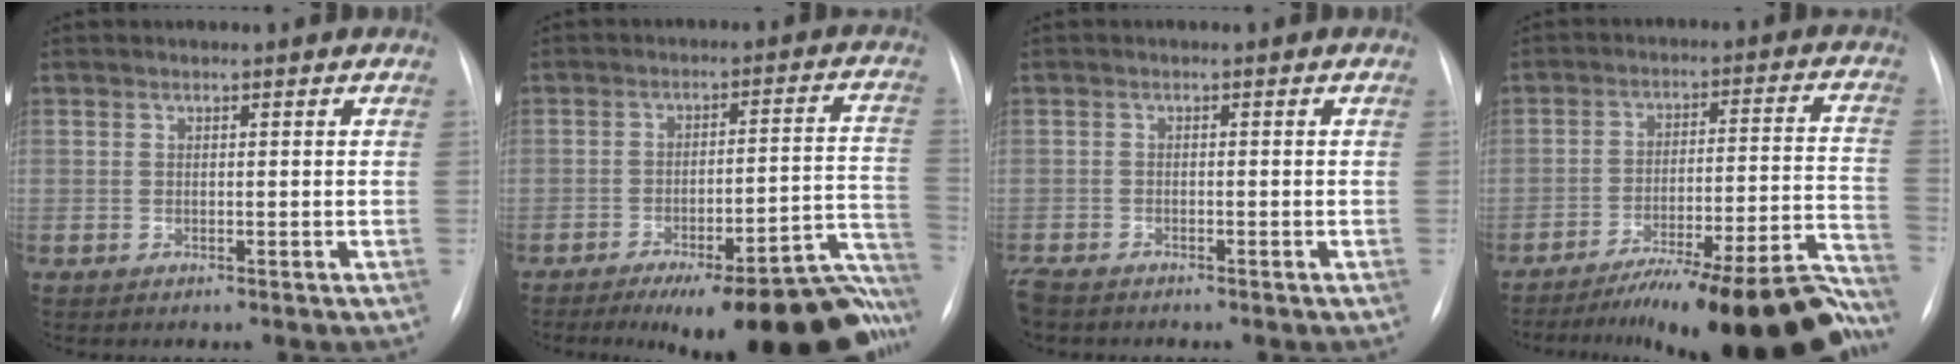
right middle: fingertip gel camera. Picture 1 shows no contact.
{"total": 22.9, "force": [-17.5, 4.0, 14.2], "torque": [-0.079, 0.018, -0.231]}
{"total": 3.7, "force": [-3.1, 1.4, 1.5], "torque": [-0.030, -0.008, -0.053]}
{"total": 25.0, "force": [-21.5, 1.6, 12.5], "torque": [-0.082, 0.008, -0.301]}